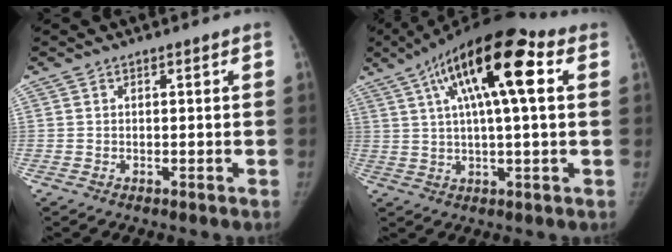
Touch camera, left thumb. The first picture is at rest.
{"total": 18.7, "force": [6.1, 5.9, 16.7], "torque": [-0.277, 0.021, 0.091]}